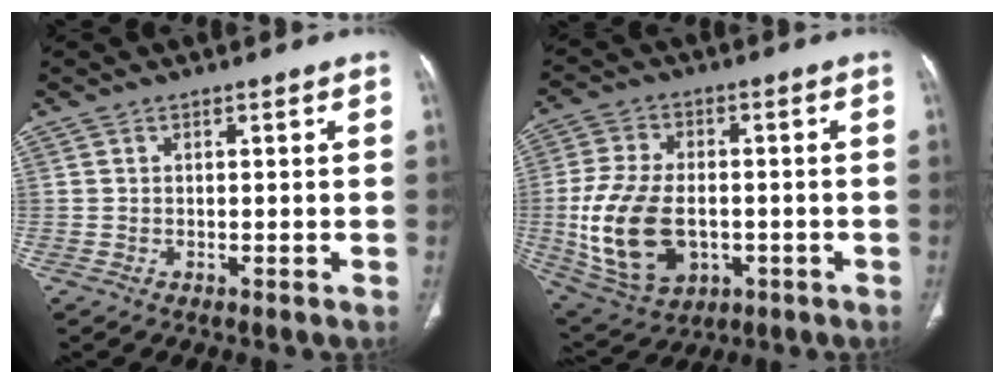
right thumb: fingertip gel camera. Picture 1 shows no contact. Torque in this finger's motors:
{"motor_torque": [-0.21, 1.13, 1.71, 0.07, 0.21]}